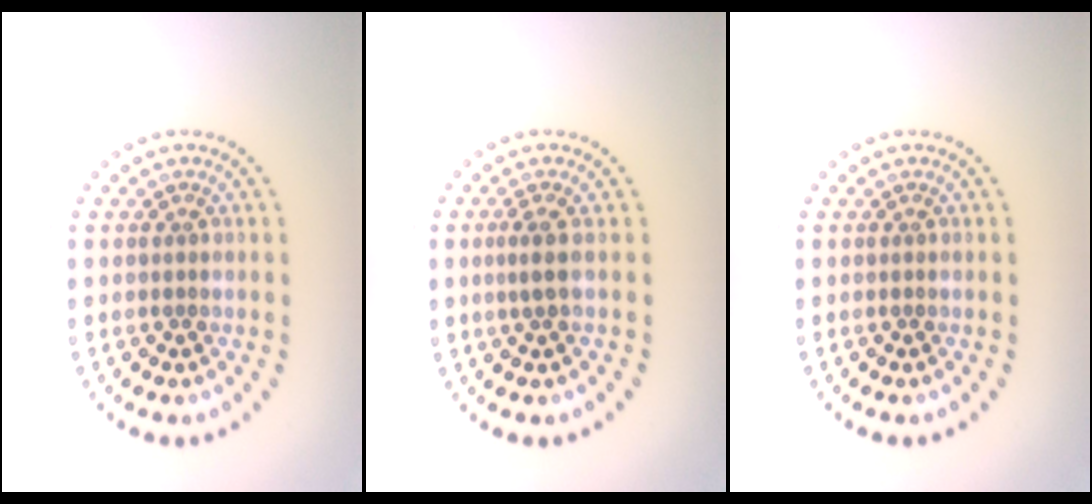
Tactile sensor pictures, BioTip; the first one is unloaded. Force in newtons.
{"total": 1.5, "press": 1.2, "slide": 1.0}
{"total": 0.0}